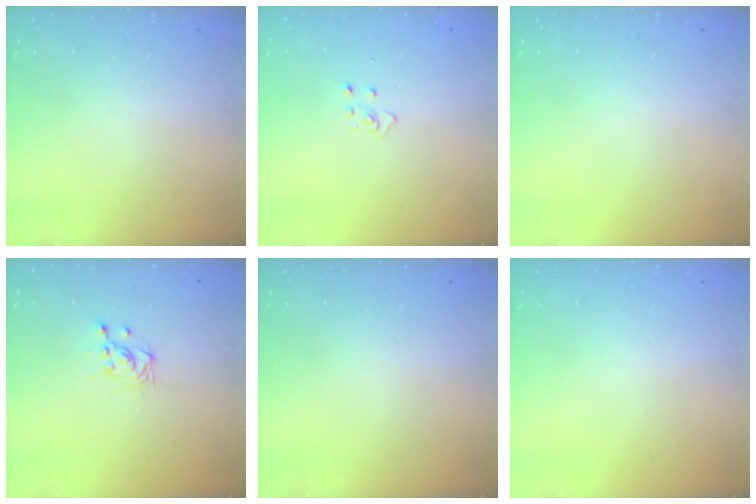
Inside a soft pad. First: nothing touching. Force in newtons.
{"total": 3.7, "press": 3.6, "slide": 0.3}
{"total": 0.0}
{"total": 2.9, "press": 2.9, "slide": 0.6}
{"total": 0.0}
{"total": 0.0}